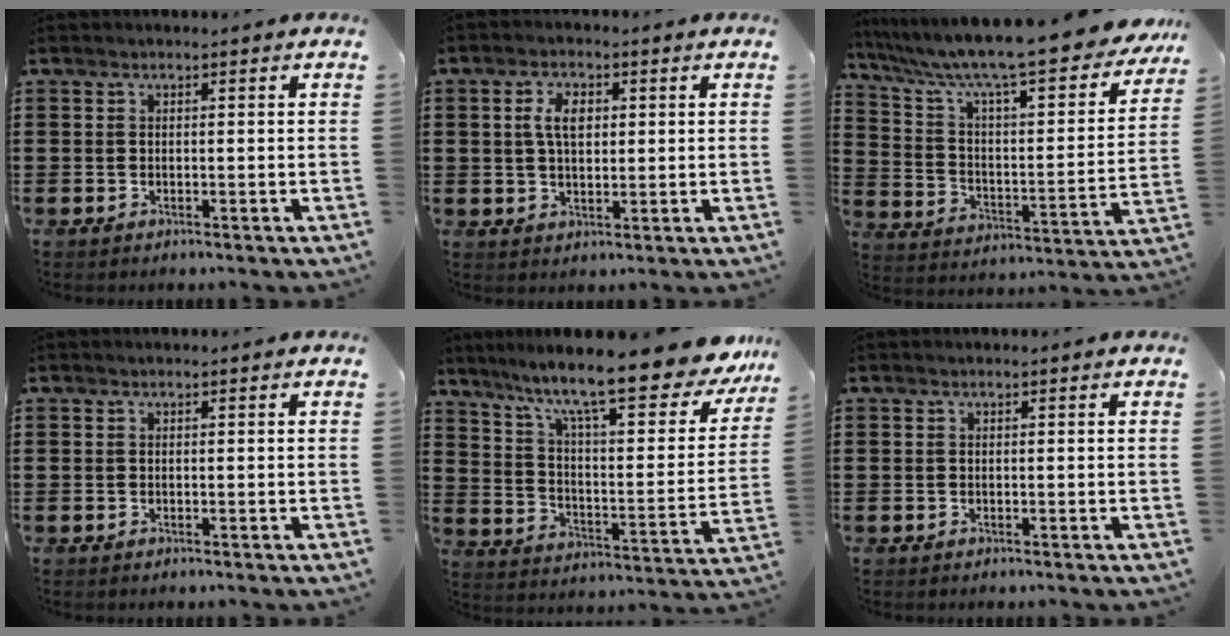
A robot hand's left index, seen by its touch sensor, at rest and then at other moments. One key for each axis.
{"total": 4.8, "fx": 1.3, "fy": 2.5, "fz": 3.9, "tx": -0.075, "ty": 0.010, "tz": 0.018}
{"total": 10.0, "fx": 8.4, "fy": 0.3, "fz": 5.4, "tx": -0.137, "ty": -0.065, "tz": 0.137}
{"total": 0.0}
{"total": 13.9, "fx": 10.9, "fy": 1.0, "fz": 8.5, "tx": -0.176, "ty": -0.074, "tz": 0.179}
{"total": 0.0}